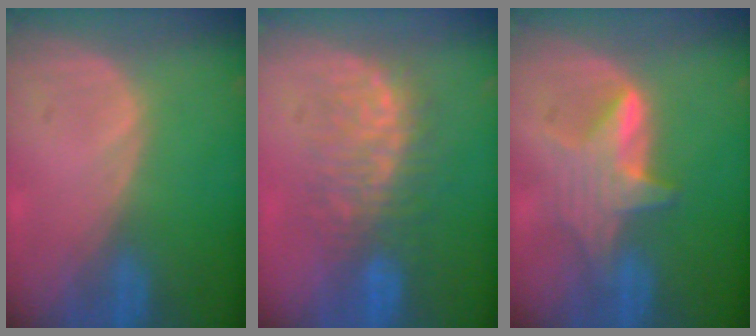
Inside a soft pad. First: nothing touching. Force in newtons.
{"total": 7.7, "press": 7.6, "slide": 1.4}
{"total": 6.0, "press": 5.8, "slide": 1.2}